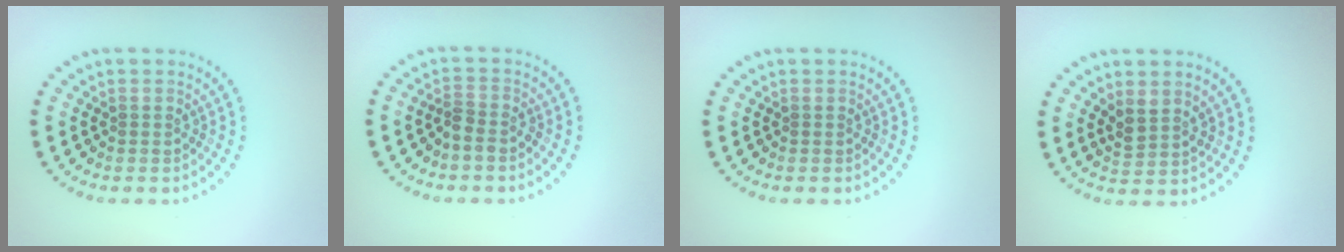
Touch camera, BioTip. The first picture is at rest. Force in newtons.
{"total": 1.4, "press": 1.1, "slide": 0.9}
{"total": 0.0}
{"total": 1.9, "press": 1.6, "slide": 1.0}